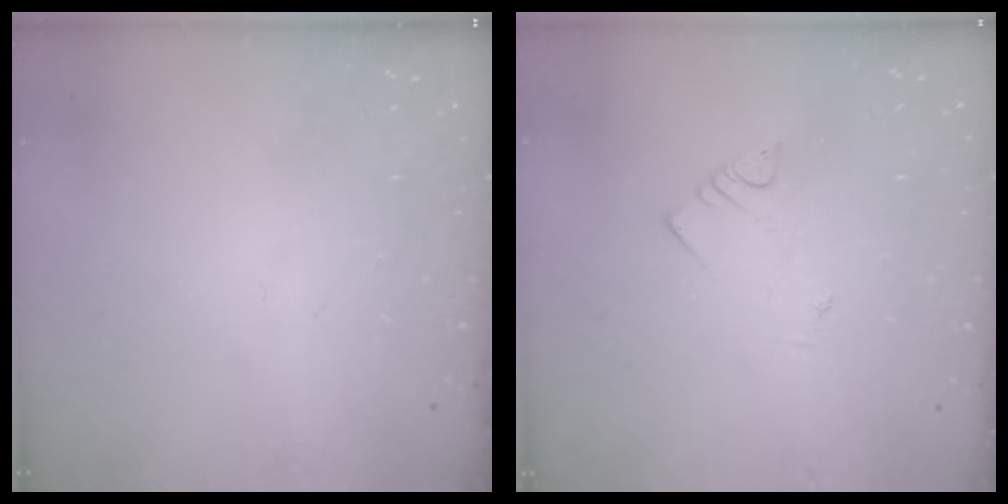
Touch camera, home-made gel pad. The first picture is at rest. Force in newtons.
{"total": 2.2, "press": 2.2, "slide": 0.3}